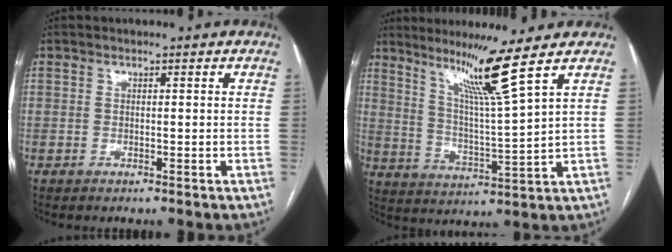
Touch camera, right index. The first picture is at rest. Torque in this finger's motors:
{"motor_torque": [0.81, 0.75, 0.20, 0.08]}